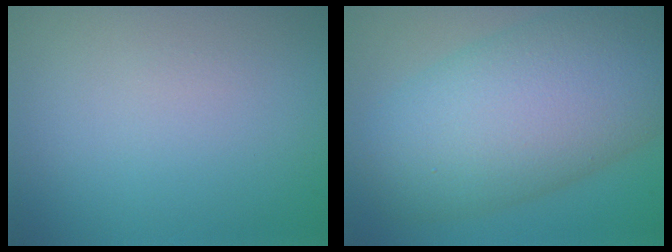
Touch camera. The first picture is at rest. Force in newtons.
{"total": 12.0, "press": 11.9, "slide": 0.6}